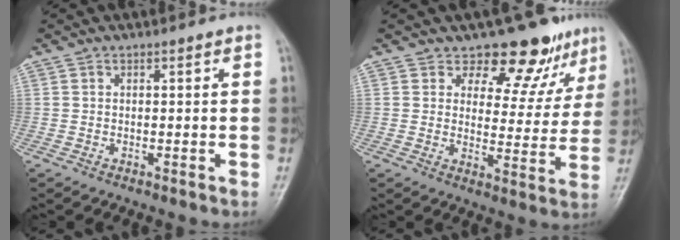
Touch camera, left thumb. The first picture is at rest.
{"total": 11.2, "force": [9.0, 5.8, 3.3], "torque": [0.008, -0.064, 0.105]}